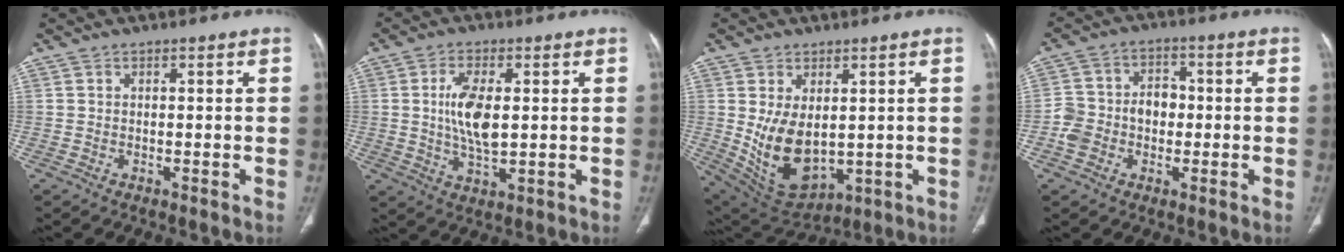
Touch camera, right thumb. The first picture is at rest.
{"total": 8.7, "force": [1.0, 3.9, 7.7], "torque": [-0.146, -0.009, 0.019]}
{"total": 12.5, "force": [0.4, 7.6, 9.8], "torque": [-0.164, -0.015, 0.042]}
{"total": 8.5, "force": [-1.3, 7.0, 4.7], "torque": [-0.060, 0.036, -0.031]}